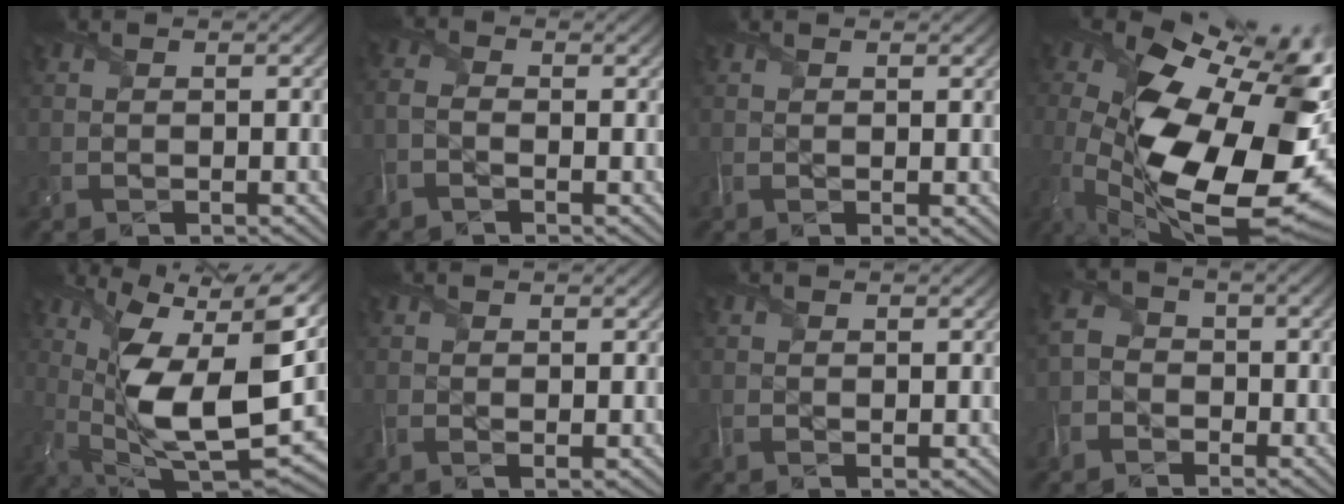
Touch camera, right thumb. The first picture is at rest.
{"total": 2.0, "force": [-1.1, 0.9, 1.4], "torque": [-0.046, -0.004, -0.035]}
{"total": 1.6, "force": [0.8, 0.4, 1.3], "torque": [-0.031, -0.001, 0.014]}
{"total": 20.6, "force": [-2.1, 10.4, 17.6], "torque": [-0.344, -0.048, -0.009]}
{"total": 17.1, "force": [2.8, 6.8, 15.4], "torque": [-0.274, -0.006, 0.059]}
{"total": 1.9, "force": [1.0, 0.6, 1.5], "torque": [-0.036, -0.002, 0.020]}
{"total": 1.5, "force": [0.9, 0.6, 1.1], "torque": [-0.028, -0.001, 0.018]}
{"total": 3.2, "force": [-1.6, 2.5, 1.1], "torque": [-0.034, -0.002, -0.044]}